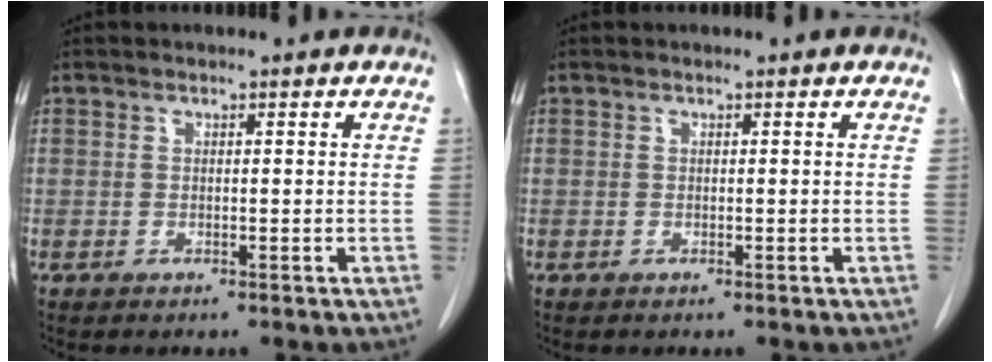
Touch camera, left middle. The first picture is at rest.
{"total": 0.0}